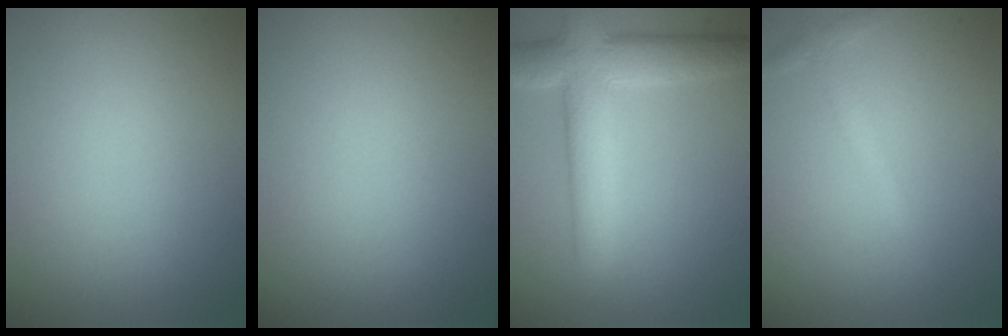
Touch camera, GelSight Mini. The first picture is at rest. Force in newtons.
{"total": 0.0}
{"total": 7.3, "press": 7.2, "slide": 0.8}
{"total": 1.6, "press": 1.6, "slide": 0.1}